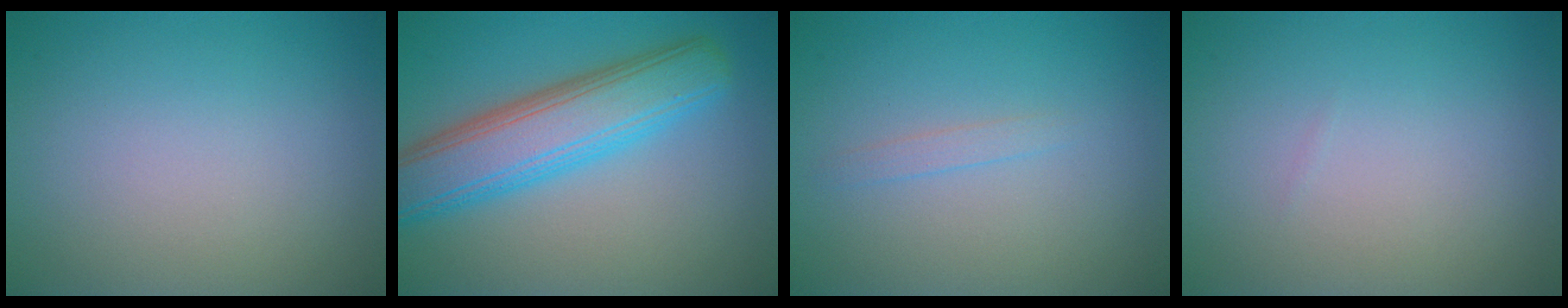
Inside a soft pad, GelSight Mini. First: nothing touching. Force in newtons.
{"total": 7.7, "press": 7.7, "slide": 0.4}
{"total": 0.8, "press": 0.8, "slide": 0.1}
{"total": 0.0}